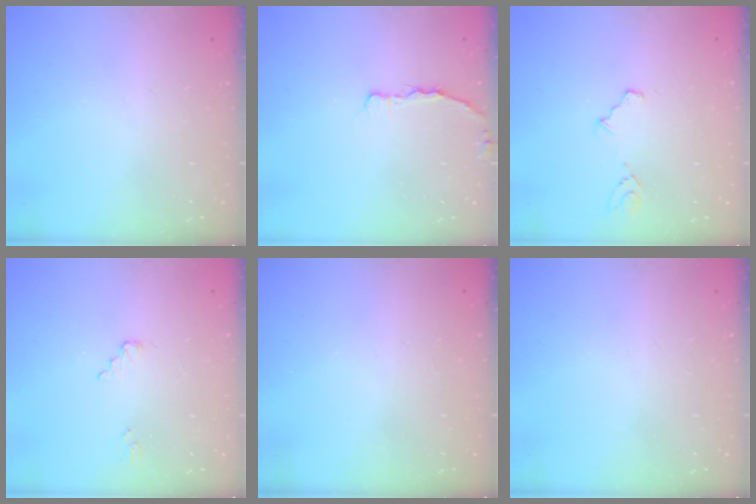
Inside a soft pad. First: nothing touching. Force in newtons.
{"total": 2.0, "press": 2.0, "slide": 0.3}
{"total": 4.0, "press": 3.9, "slide": 0.4}
{"total": 2.5, "press": 2.5, "slide": 0.1}
{"total": 0.0}
{"total": 0.0}